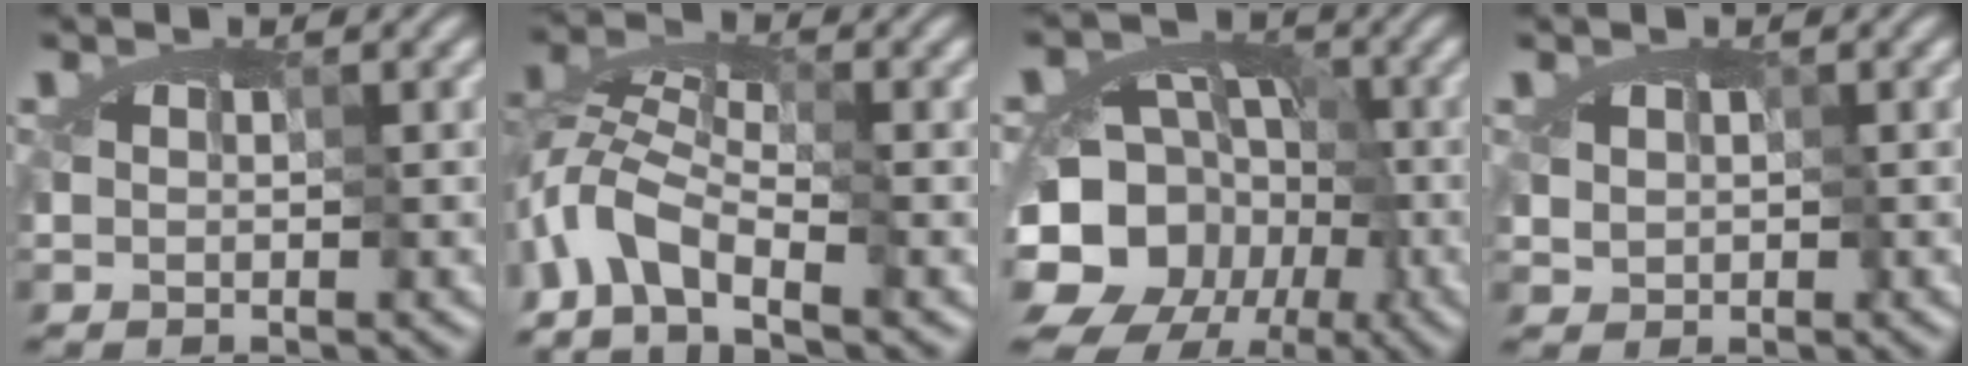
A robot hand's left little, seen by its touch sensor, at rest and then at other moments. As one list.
[{"total": 6.5, "force": [-6.0, 0.5, 2.5], "torque": [-0.053, -0.003, -0.123]}, {"total": 13.9, "force": [-7.2, 10.7, 5.1], "torque": [-0.078, -0.023, -0.136]}, {"total": 1.1, "force": [0.1, 1.0, 0.5], "torque": [-0.023, -0.009, 0.024]}]